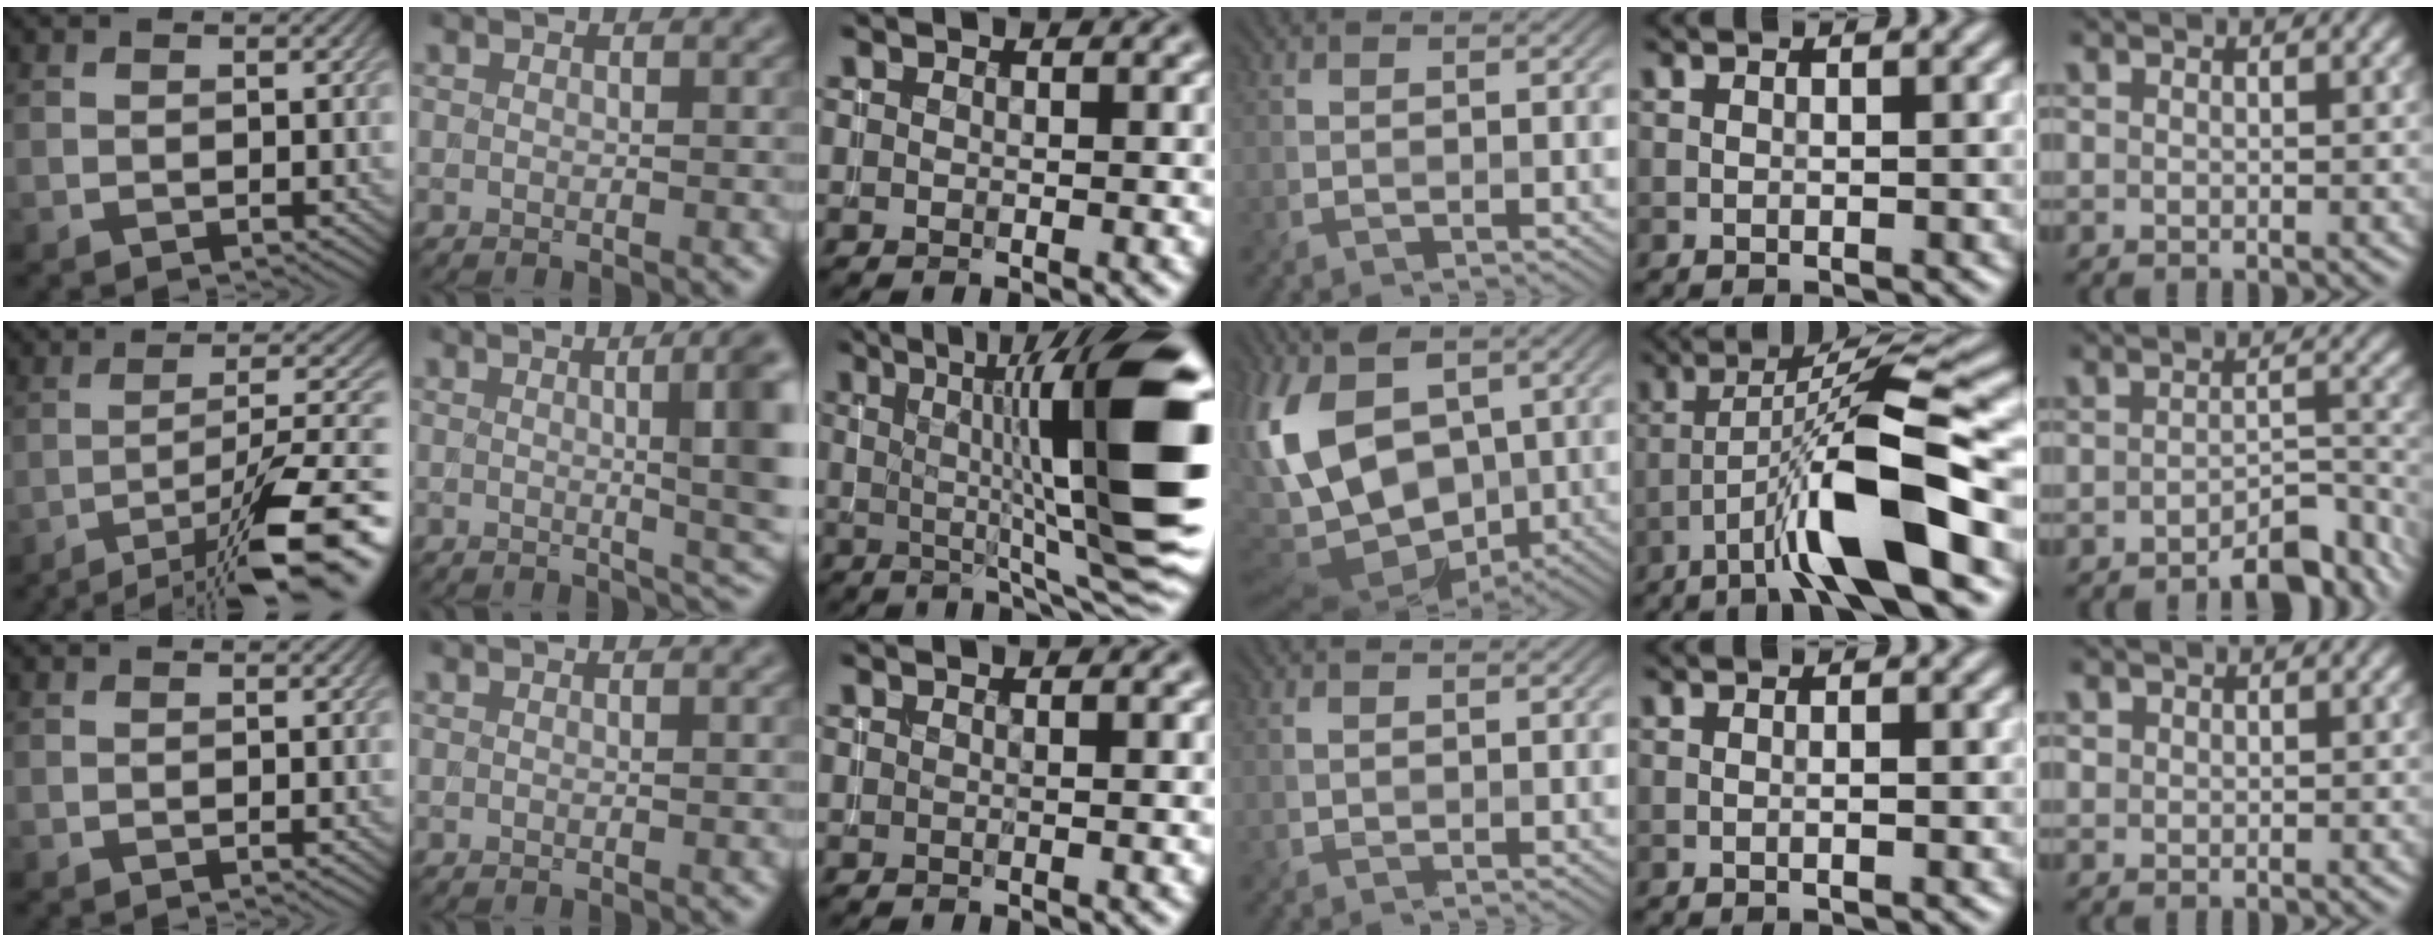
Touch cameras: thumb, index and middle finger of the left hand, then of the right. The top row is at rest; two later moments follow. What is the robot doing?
{"motion": "insert", "object": "backpack"}